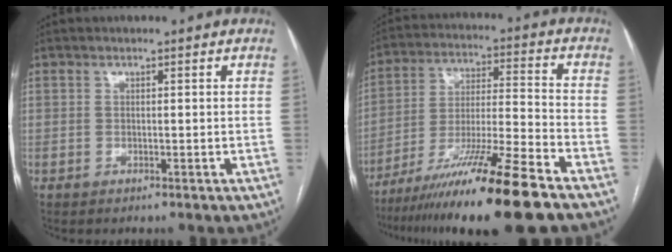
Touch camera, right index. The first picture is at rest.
{"total": 18.8, "force": [-13.6, -0.8, 12.9], "torque": [-0.216, -0.032, -0.237]}